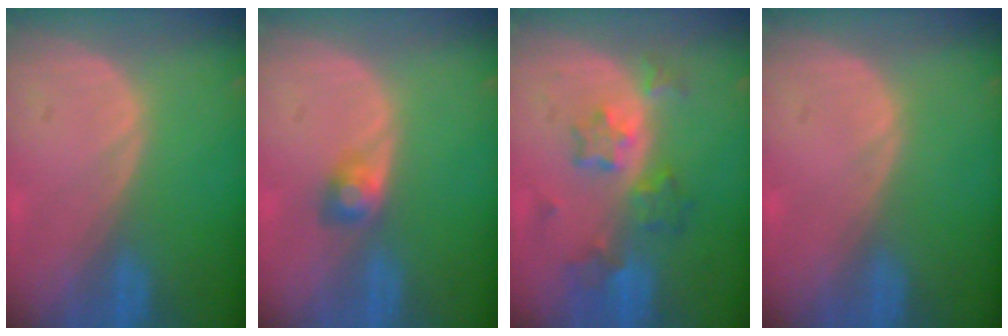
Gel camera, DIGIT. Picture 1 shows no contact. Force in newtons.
{"total": 2.3, "press": 2.3, "slide": 0.2}
{"total": 7.3, "press": 6.5, "slide": 3.3}
{"total": 0.0}